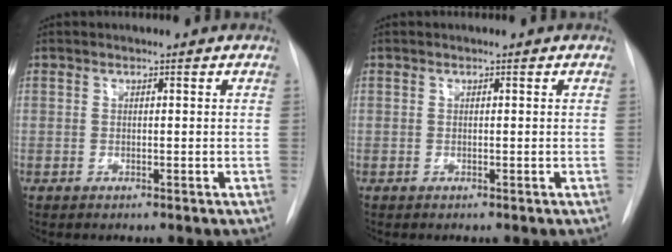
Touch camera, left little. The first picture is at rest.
{"total": 0.0}